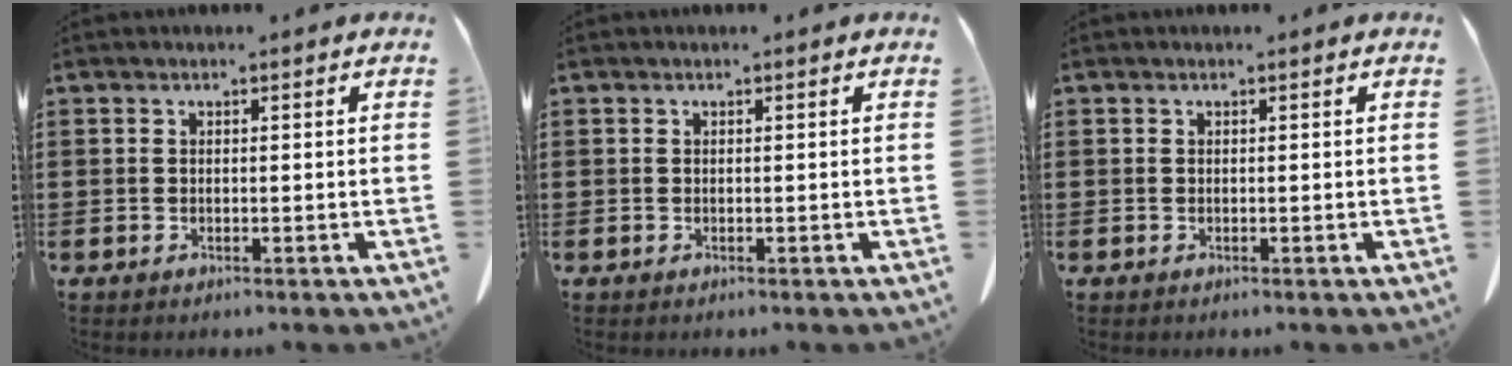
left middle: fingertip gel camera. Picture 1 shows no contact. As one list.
[{"total": 0.0}, {"total": 0.0}]